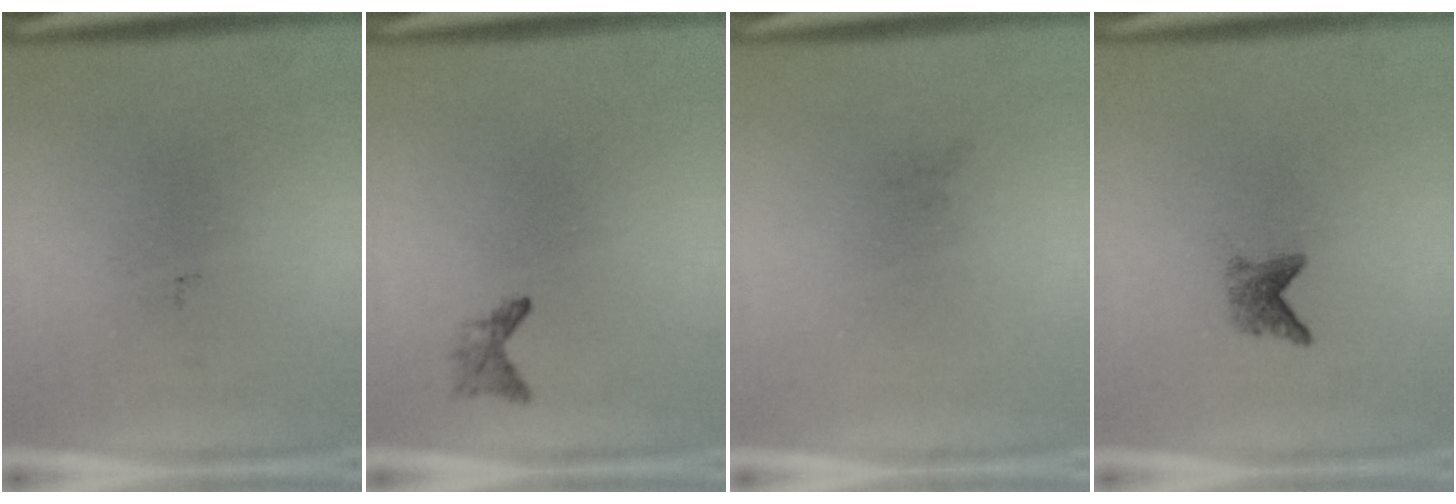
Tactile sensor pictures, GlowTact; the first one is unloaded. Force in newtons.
{"total": 1.1}
{"total": 0.0}
{"total": 2.1}